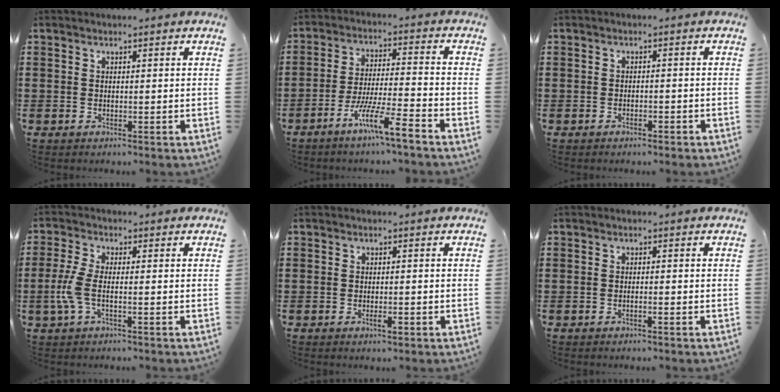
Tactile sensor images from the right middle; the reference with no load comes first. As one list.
[{"total": 8.5, "force": [-5.9, 0.3, 6.0], "torque": [-0.115, -0.007, -0.112]}, {"total": 1.2, "force": [-1.1, 0.2, 0.3], "torque": [-0.009, -0.001, -0.022]}, {"total": 4.6, "force": [-0.8, 2.0, 4.1], "torque": [-0.109, -0.007, -0.024]}, {"total": 1.3, "force": [-0.7, 0.4, 1.1], "torque": [-0.021, -0.003, -0.012]}, {"total": 0.8, "force": [-0.6, 0.0, 0.5], "torque": [-0.010, -0.001, -0.011]}]